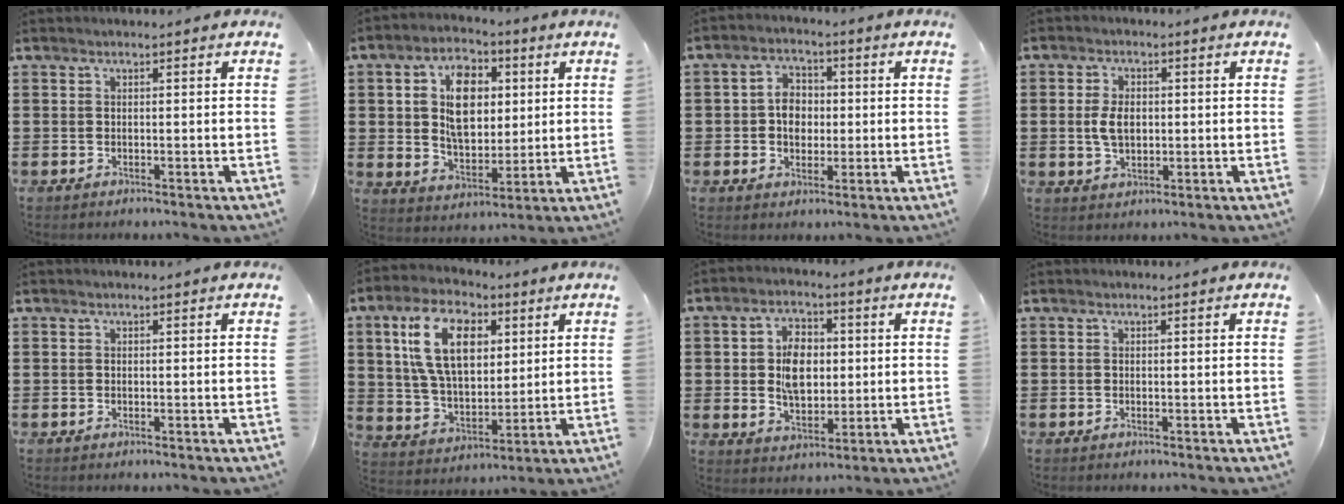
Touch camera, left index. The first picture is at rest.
{"total": 9.7, "force": [2.6, 6.1, 7.1], "torque": [-0.129, 0.014, 0.043]}
{"total": 5.0, "force": [-0.1, 3.7, 3.3], "torque": [-0.064, 0.010, -0.006]}
{"total": 4.3, "force": [0.2, 2.5, 3.5], "torque": [-0.077, 0.007, 0.001]}
{"total": 0.0}
{"total": 12.9, "force": [5.1, 7.3, 9.4], "torque": [-0.201, 0.019, 0.091]}
{"total": 7.2, "force": [0.6, 4.6, 5.5], "torque": [-0.104, 0.009, 0.004]}
{"total": 0.0}